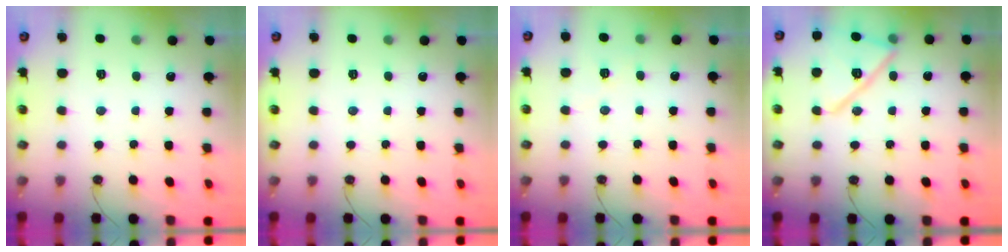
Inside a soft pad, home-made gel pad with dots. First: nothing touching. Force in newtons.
{"total": 0.0}
{"total": 5.3, "press": 5.0, "slide": 1.7}
{"total": 15.0, "press": 15.0, "slide": 0.5}